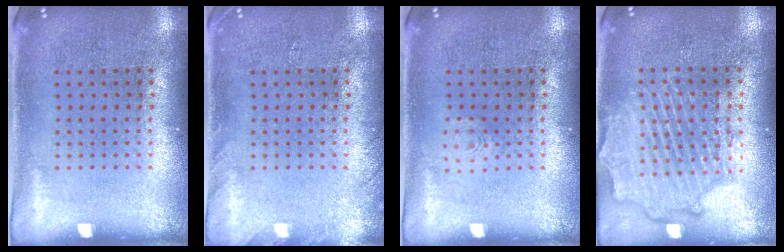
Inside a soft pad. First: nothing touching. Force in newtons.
{"total": 1.1, "press": 1.1, "slide": 0.1}
{"total": 0.8, "press": 0.8, "slide": 0.2}
{"total": 2.4, "press": 2.2, "slide": 0.8}